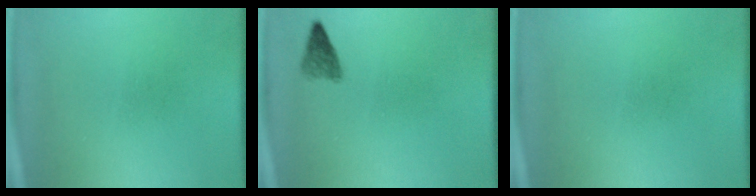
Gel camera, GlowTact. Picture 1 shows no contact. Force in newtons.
{"total": 1.9}
{"total": 0.0}